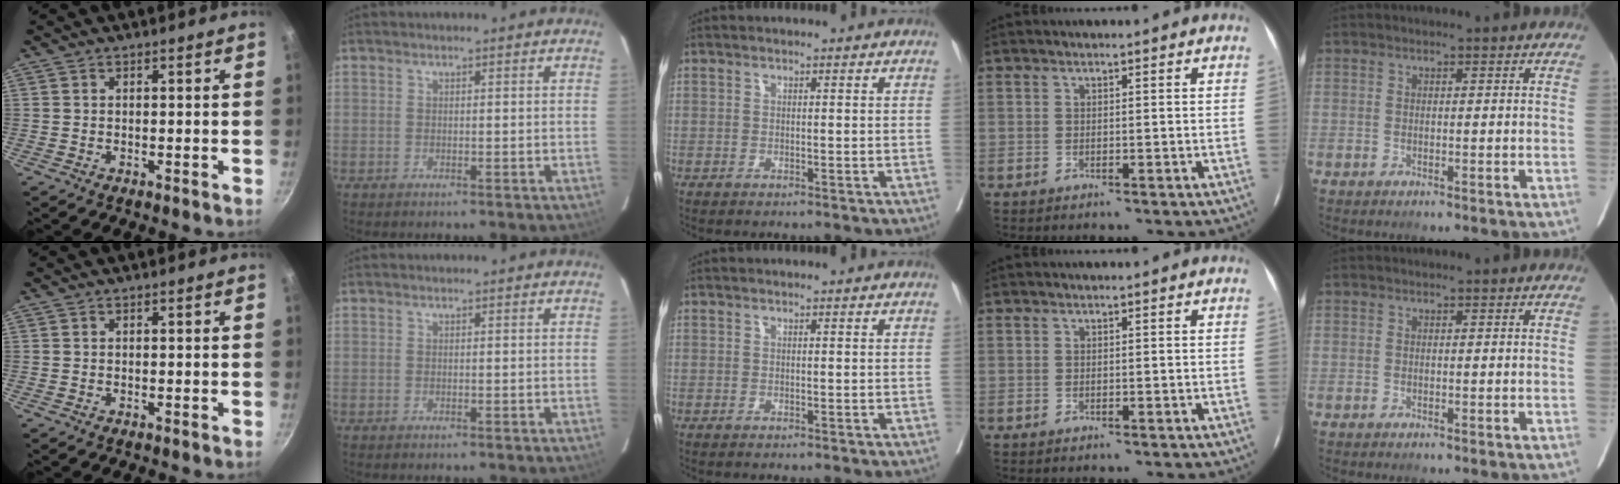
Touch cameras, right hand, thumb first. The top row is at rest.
{}